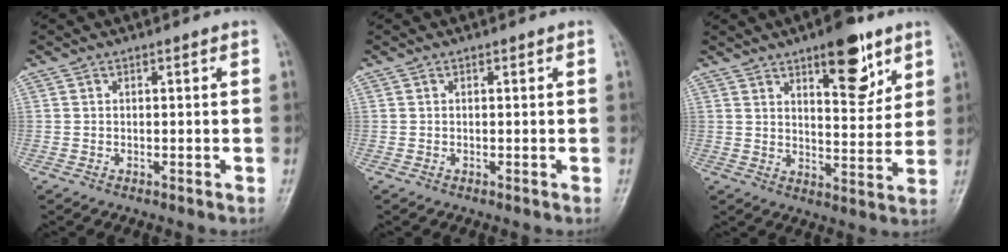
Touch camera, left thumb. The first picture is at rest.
{"total": 0.0}
{"total": 8.4, "force": [5.0, 3.5, 5.8], "torque": [-0.053, -0.027, 0.067]}